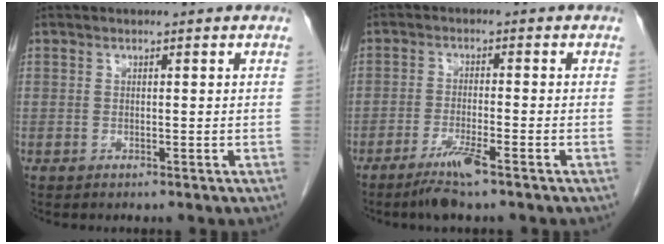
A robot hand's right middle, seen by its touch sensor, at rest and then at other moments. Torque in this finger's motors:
{"motor_torque": [0.06, -0.04, 0.05, 0.03]}